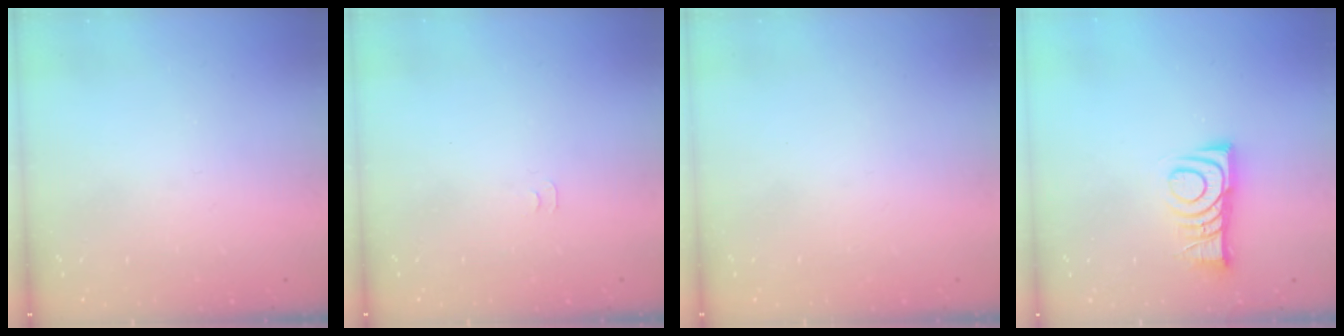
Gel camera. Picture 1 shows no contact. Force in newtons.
{"total": 3.1, "press": 3.0, "slide": 0.5}
{"total": 1.5, "press": 1.5, "slide": 0.1}
{"total": 9.1, "press": 9.1, "slide": 0.4}